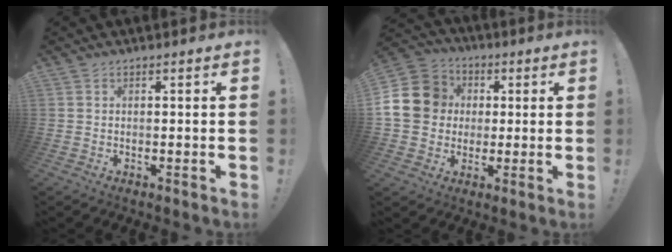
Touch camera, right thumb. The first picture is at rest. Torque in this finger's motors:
{"motor_torque": [1.67, 2.77, 1.03, -0.85, 0.10]}